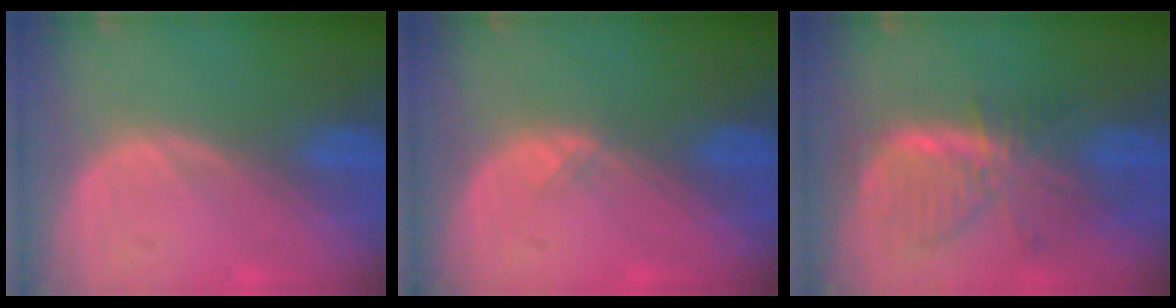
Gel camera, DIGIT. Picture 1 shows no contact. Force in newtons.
{"total": 0.8, "press": 0.5, "slide": 0.6}
{"total": 7.8, "press": 7.0, "slide": 3.4}